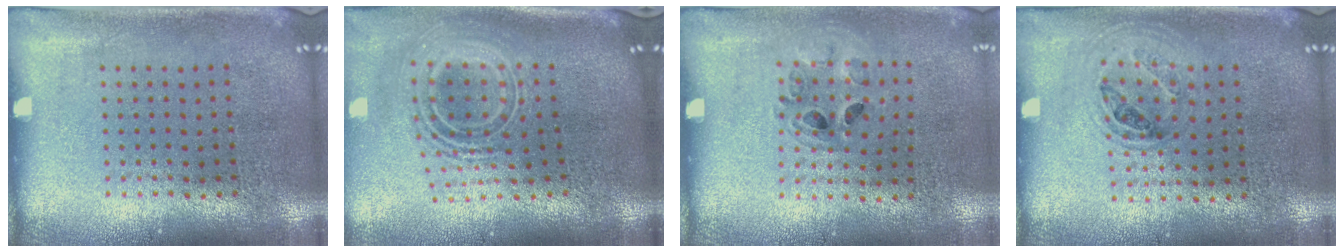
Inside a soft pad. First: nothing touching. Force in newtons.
{"total": 2.7, "press": 1.8, "slide": 1.9}
{"total": 0.9, "press": 0.9, "slide": 0.2}
{"total": 1.0, "press": 0.9, "slide": 0.3}